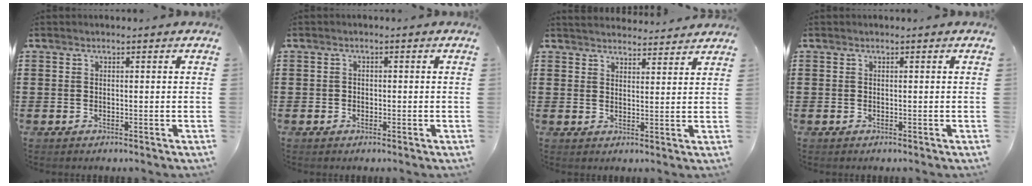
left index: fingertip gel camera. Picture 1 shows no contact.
{"total": 1.4, "force": [-0.6, 1.2, 0.2], "torque": [-0.009, 0.002, -0.014]}
{"total": 3.0, "force": [3.0, 0.1, 0.1], "torque": [-0.011, -0.013, 0.056]}
{"total": 0.0}